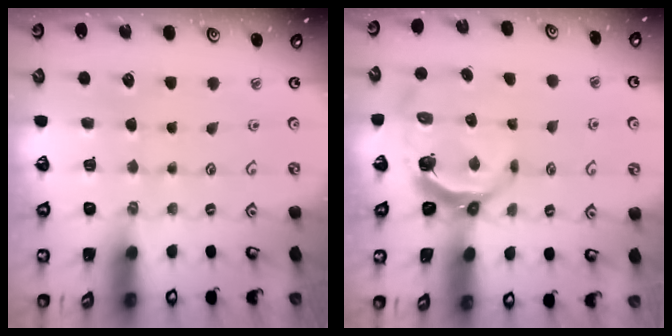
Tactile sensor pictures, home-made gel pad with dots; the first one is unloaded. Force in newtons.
{"total": 5.7, "press": 4.5, "slide": 3.6}